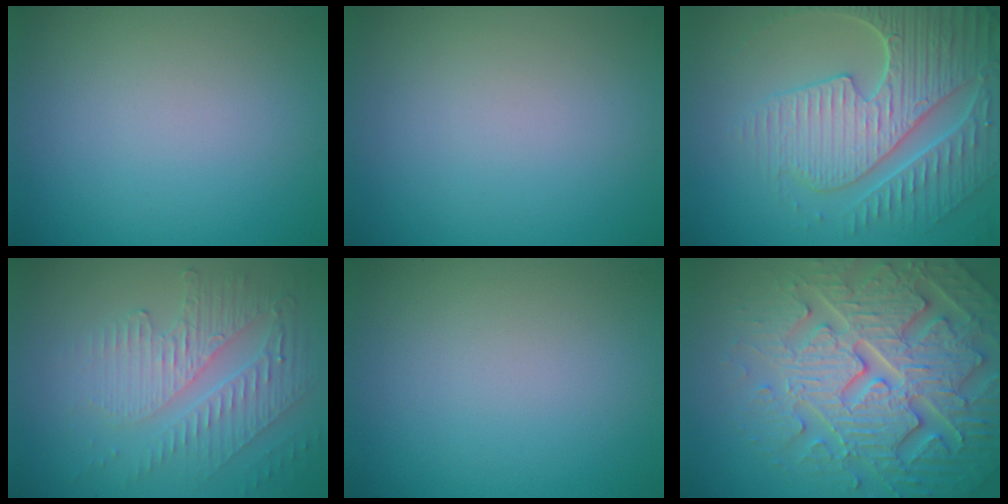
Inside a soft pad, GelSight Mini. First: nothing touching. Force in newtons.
{"total": 0.0}
{"total": 7.8, "press": 6.0, "slide": 5.0}
{"total": 5.6, "press": 3.6, "slide": 4.3}
{"total": 0.0}
{"total": 8.1, "press": 7.9, "slide": 1.9}